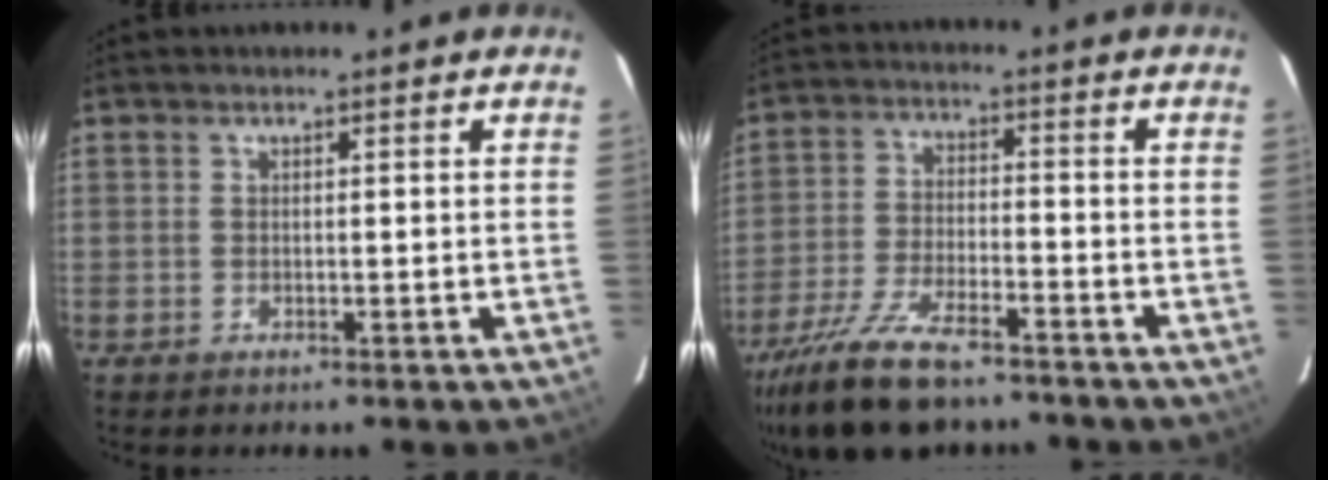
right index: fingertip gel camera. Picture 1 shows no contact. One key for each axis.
{"total": 16.8, "fx": -13.2, "fy": 5.3, "fz": 8.9, "tx": -0.199, "ty": -0.034, "tz": -0.234}